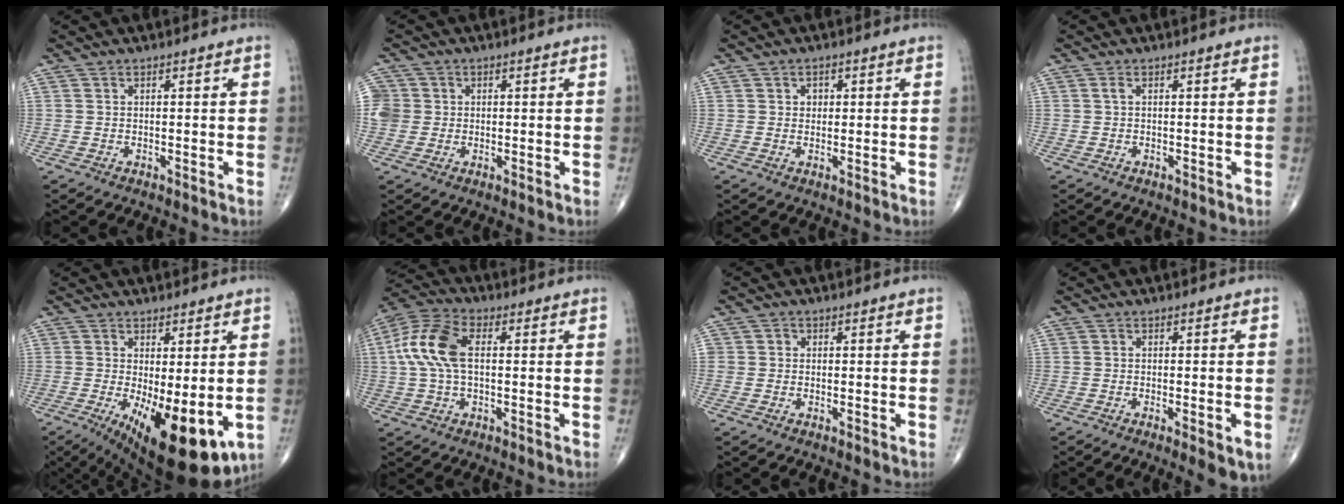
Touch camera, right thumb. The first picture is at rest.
{"total": 6.0, "force": [0.6, 5.8, 1.3], "torque": [-0.017, 0.016, 0.012]}
{"total": 1.8, "force": [0.5, 1.5, 0.8], "torque": [-0.002, 0.000, 0.005]}
{"total": 0.6, "force": [0.2, 0.3, 0.5], "torque": [-0.013, 0.002, 0.002]}
{"total": 15.5, "force": [-3.9, 5.6, 13.9], "torque": [-0.192, -0.030, -0.039]}
{"total": 11.3, "force": [1.1, 6.1, 9.4], "torque": [-0.213, 0.028, 0.013]}
{"total": 1.2, "force": [0.0, 1.2, 0.3], "torque": [0.005, 0.004, -0.003]}
{"total": 4.6, "force": [-1.6, 1.1, 4.2], "torque": [-0.060, -0.005, -0.020]}